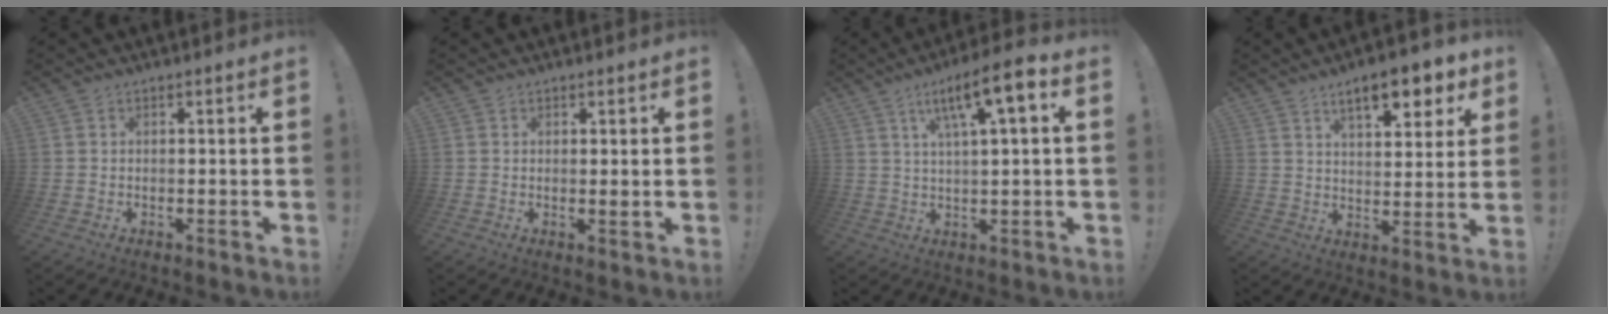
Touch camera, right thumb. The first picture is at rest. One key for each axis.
{"total": 0.9, "fx": 0.4, "fy": 0.3, "fz": 0.7, "tx": -0.001, "ty": -0.006, "tz": 0.005}
{"total": 11.0, "fx": 4.3, "fy": 1.7, "fz": 10.0, "tx": -0.162, "ty": -0.016, "tz": 0.064}
{"total": 11.5, "fx": 7.0, "fy": 3.8, "fz": 8.3, "tx": -0.112, "ty": -0.037, "tz": 0.112}